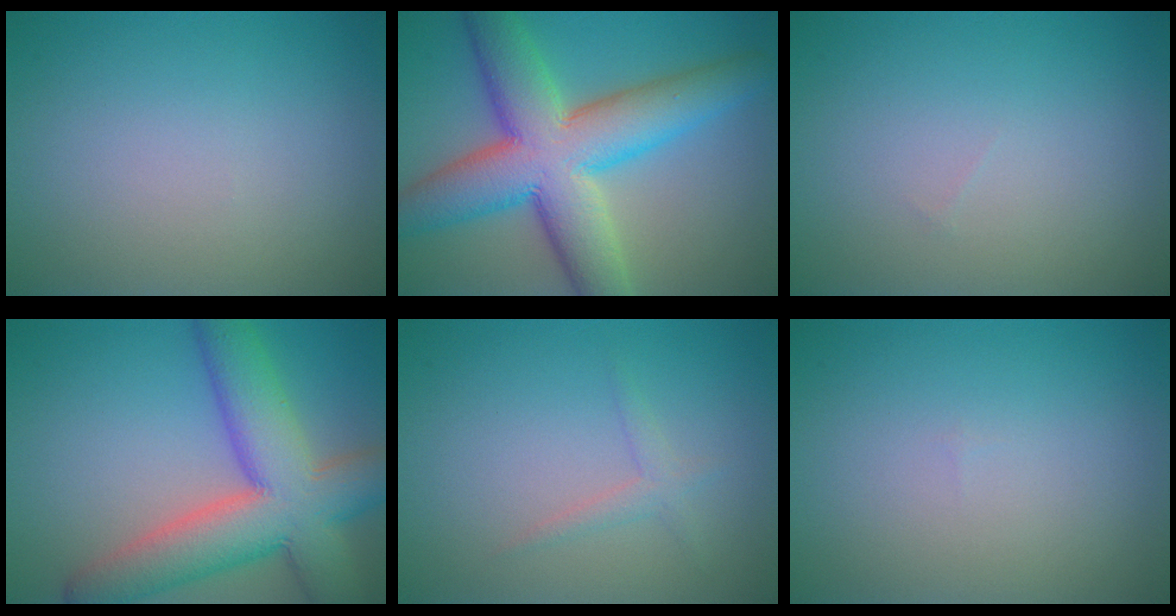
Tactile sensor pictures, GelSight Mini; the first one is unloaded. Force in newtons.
{"total": 11.6, "press": 11.6, "slide": 0.3}
{"total": 0.0}
{"total": 10.8, "press": 10.7, "slide": 0.8}
{"total": 1.3, "press": 1.3, "slide": 0.1}
{"total": 0.0}